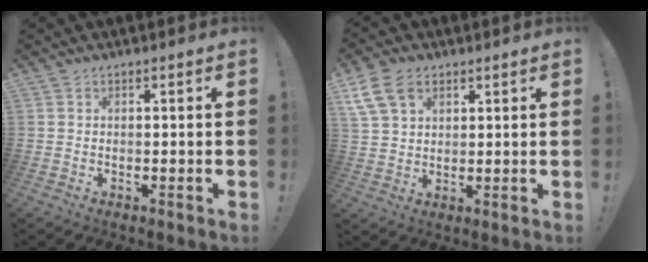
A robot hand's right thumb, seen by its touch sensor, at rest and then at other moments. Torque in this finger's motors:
{"motor_torque": [-0.29, 0.71, 0.14, 0.25, 0.26]}